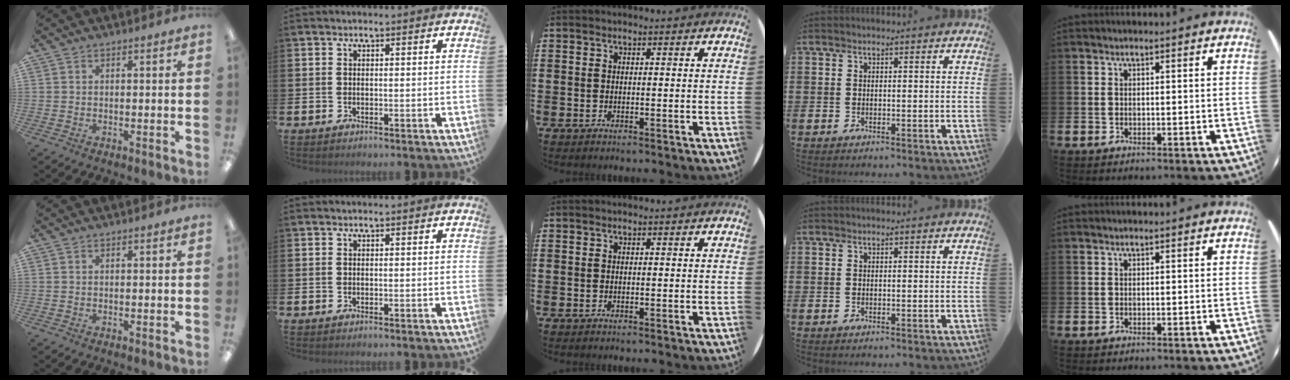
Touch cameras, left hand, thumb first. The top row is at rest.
{}